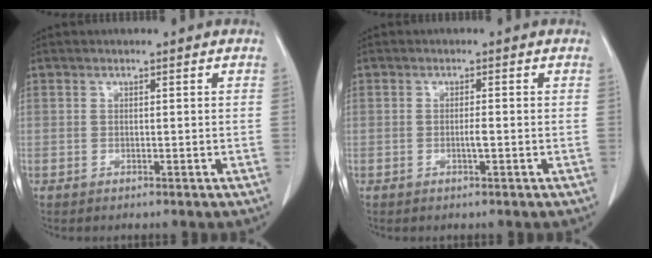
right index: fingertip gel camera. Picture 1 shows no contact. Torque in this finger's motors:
{"motor_torque": [0.34, 0.25, 0.05, 0.01]}